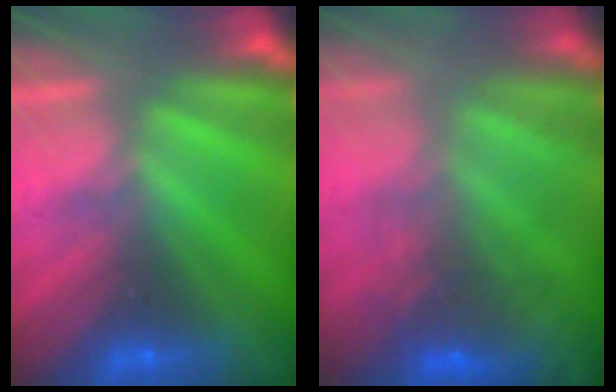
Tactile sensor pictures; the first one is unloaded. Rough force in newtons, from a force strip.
{"total": 7.3}